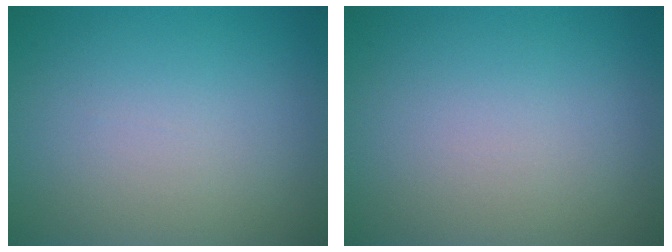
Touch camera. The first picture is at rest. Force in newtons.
{"total": 0.0}